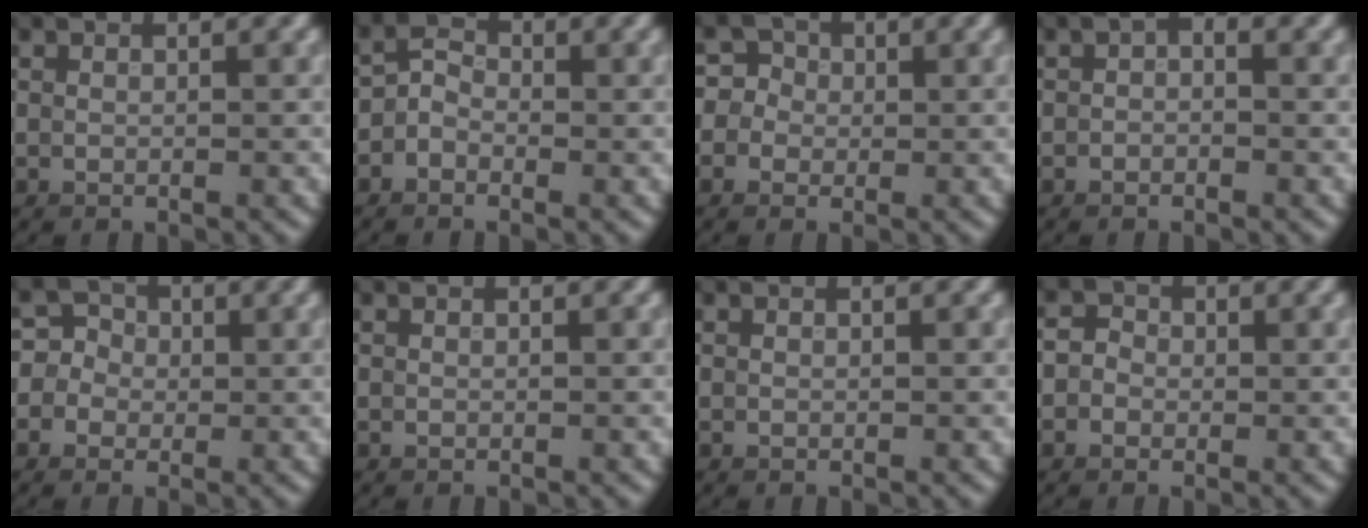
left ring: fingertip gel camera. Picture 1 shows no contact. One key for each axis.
{"total": 1.8, "fx": -1.2, "fy": 1.2, "fz": 0.8, "tx": -0.014, "ty": 0.005, "tz": -0.030}
{"total": 4.1, "fx": 0.2, "fy": 4.0, "fz": 1.1, "tx": 0.008, "ty": 0.032, "tz": -0.018}
{"total": 1.0, "fx": -0.4, "fy": 0.6, "fz": 0.6, "tx": -0.010, "ty": -0.001, "tz": -0.012}
{"total": 4.0, "fx": -0.1, "fy": 3.9, "fz": 1.0, "tx": 0.012, "ty": 0.026, "tz": -0.025}
{"total": 0.0}
{"total": 0.0}
{"total": 1.7, "fx": -0.6, "fy": 1.5, "fz": 0.6, "tx": 0.004, "ty": 0.004, "tz": -0.023}